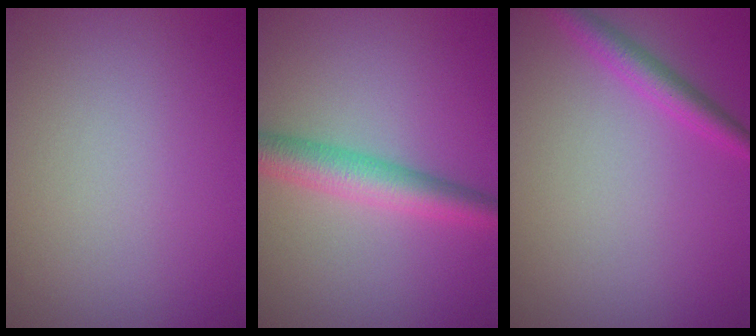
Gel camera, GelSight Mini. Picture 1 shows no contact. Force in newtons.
{"total": 4.3, "press": 4.3, "slide": 0.1}
{"total": 2.5, "press": 2.5, "slide": 0.1}